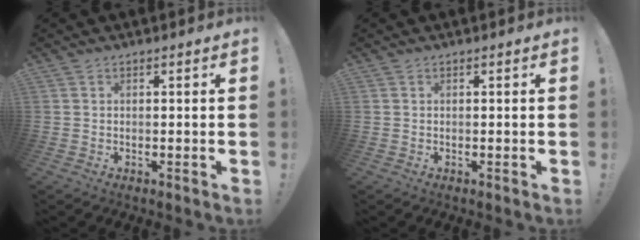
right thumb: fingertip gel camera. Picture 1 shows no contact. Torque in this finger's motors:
{"motor_torque": [0.00, 0.00, 0.00, 0.00, 0.00]}